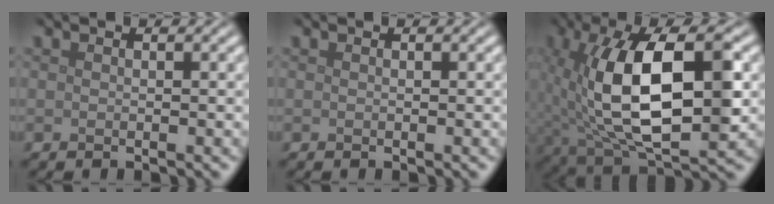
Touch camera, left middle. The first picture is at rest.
{"total": 0.0}
{"total": 13.1, "force": [1.0, 6.2, 11.5], "torque": [-0.193, -0.002, 0.023]}